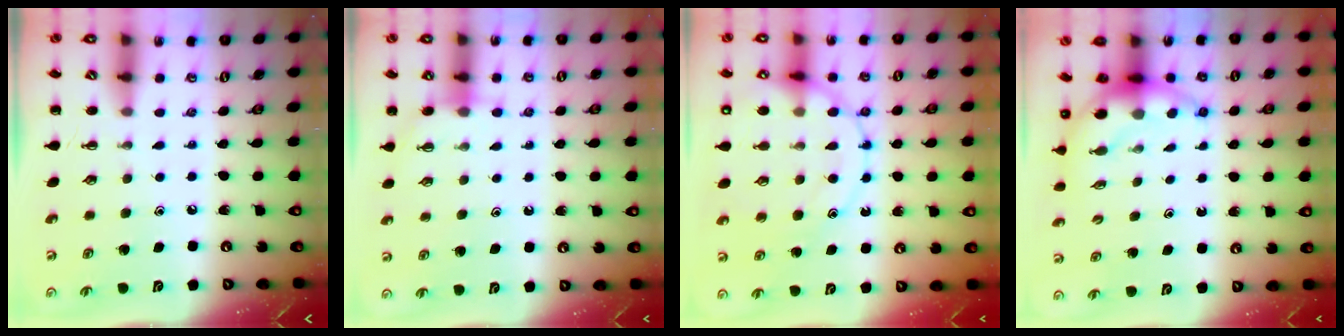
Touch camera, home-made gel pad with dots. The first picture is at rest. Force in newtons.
{"total": 4.9, "press": 4.8, "slide": 1.0}
{"total": 15.8, "press": 15.7, "slide": 1.8}
{"total": 7.0, "press": 6.9, "slide": 1.3}